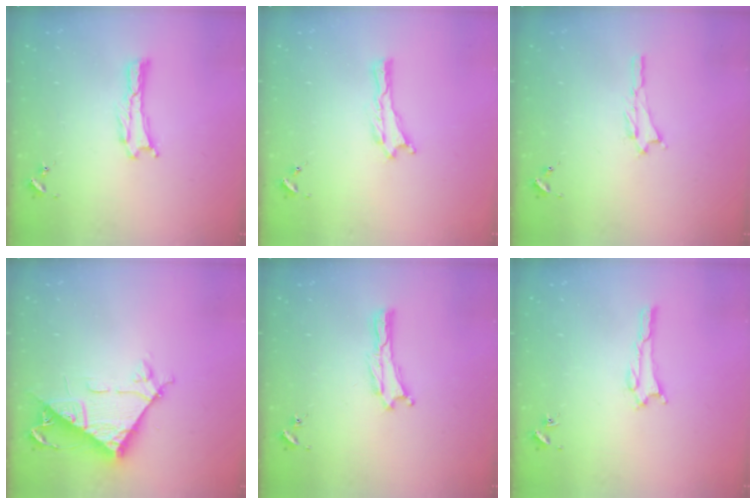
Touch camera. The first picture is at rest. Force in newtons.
{"total": 0.0}
{"total": 0.8, "press": 0.8, "slide": 0.2}
{"total": 8.5, "press": 8.4, "slide": 0.7}
{"total": 0.0}
{"total": 1.6, "press": 1.6, "slide": 0.1}